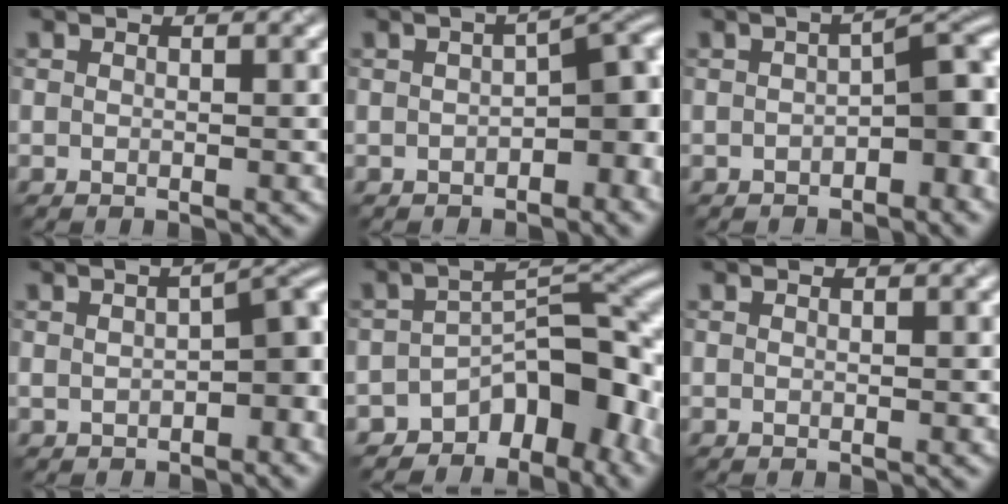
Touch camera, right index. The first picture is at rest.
{"total": 5.5, "force": [-1.3, 2.8, 4.6], "torque": [-0.039, 0.009, -0.025]}
{"total": 5.2, "force": [-1.8, 2.3, 4.3], "torque": [-0.041, 0.012, -0.033]}
{"total": 4.8, "force": [-1.0, 2.2, 4.2], "torque": [-0.045, 0.009, -0.017]}
{"total": 8.3, "force": [-5.4, 4.1, 4.7], "torque": [-0.031, 0.006, -0.097]}
{"total": 0.0}